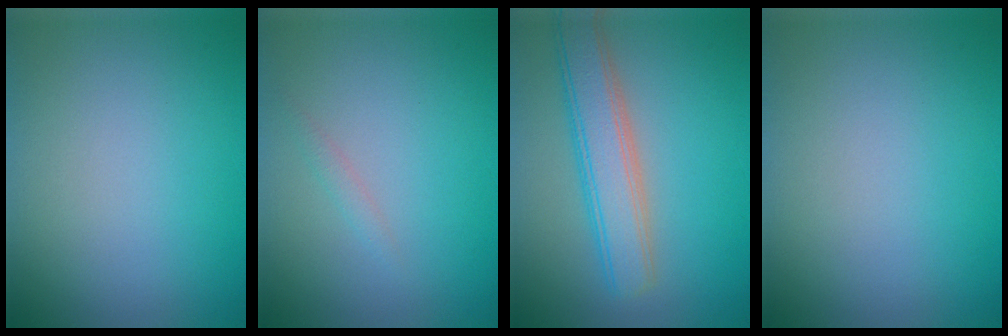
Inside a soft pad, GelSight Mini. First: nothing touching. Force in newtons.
{"total": 0.7, "press": 0.7, "slide": 0.1}
{"total": 5.0, "press": 5.0, "slide": 0.2}
{"total": 0.0}